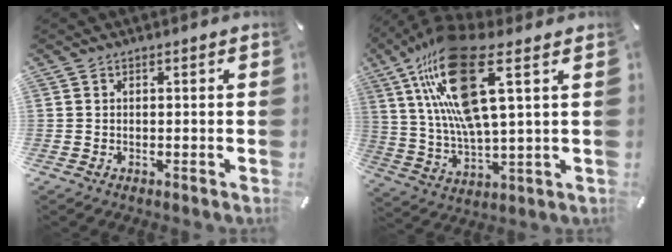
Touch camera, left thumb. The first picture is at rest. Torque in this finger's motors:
{"motor_torque": [2.28, 2.73, 2.01, -0.76, 0.45]}